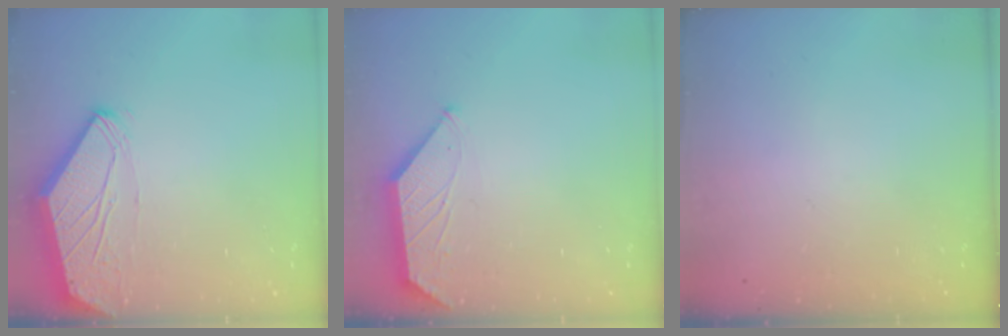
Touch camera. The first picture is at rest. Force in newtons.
{"total": 1.3, "press": 1.2, "slide": 0.3}
{"total": 0.0}